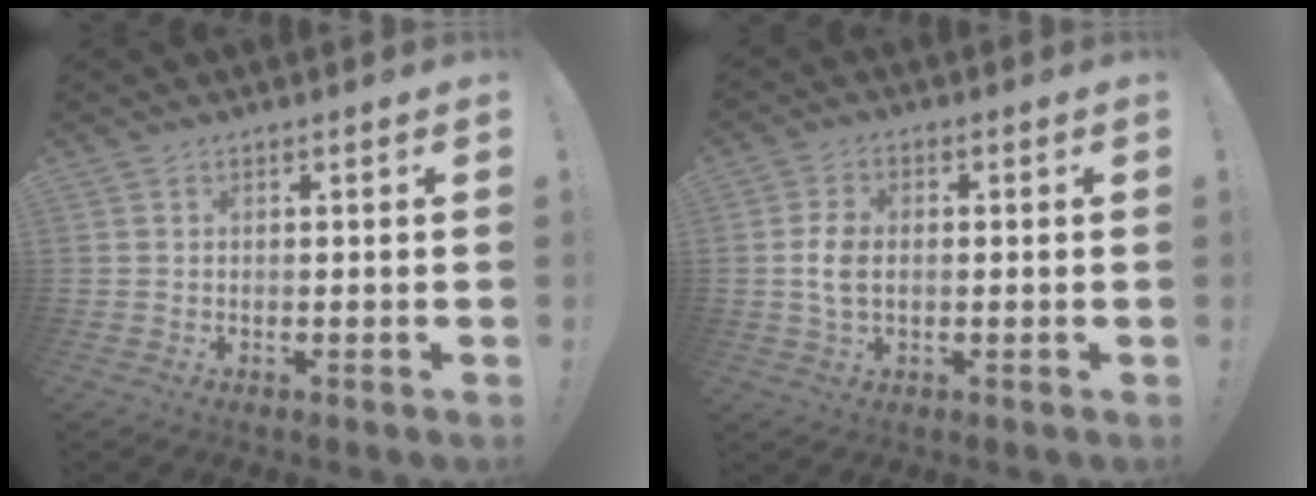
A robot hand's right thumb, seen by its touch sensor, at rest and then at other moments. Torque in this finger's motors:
{"motor_torque": [-0.18, 0.27, 0.18, 0.26, 0.03]}